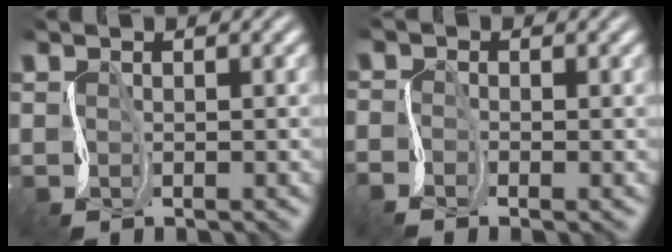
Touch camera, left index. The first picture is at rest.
{"total": 1.5, "force": [-1.0, 0.3, 1.0], "torque": [-0.022, -0.001, -0.028]}